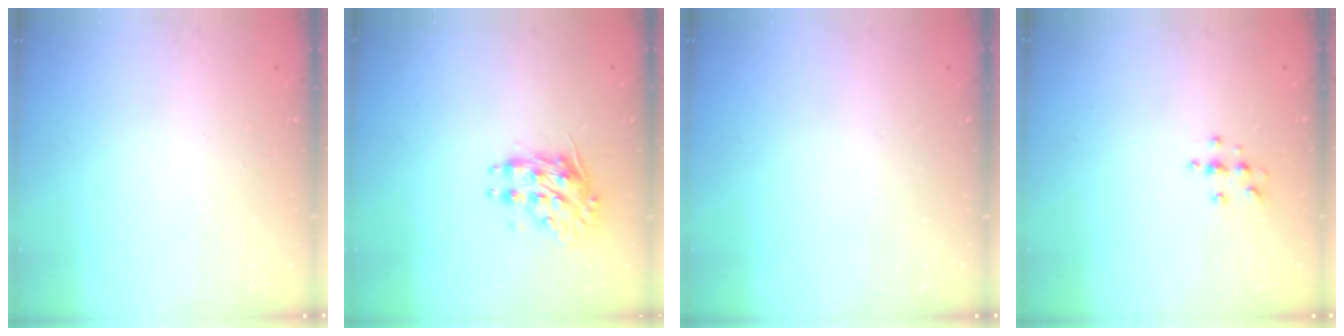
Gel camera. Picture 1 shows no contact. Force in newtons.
{"total": 9.2, "press": 9.2, "slide": 0.2}
{"total": 0.0}
{"total": 4.6, "press": 4.5, "slide": 0.6}